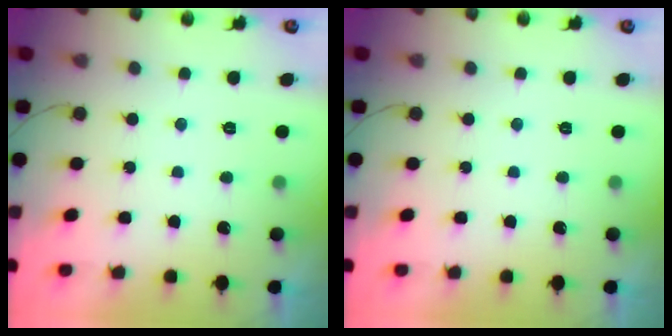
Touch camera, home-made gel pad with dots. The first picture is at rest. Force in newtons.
{"total": 0.0}